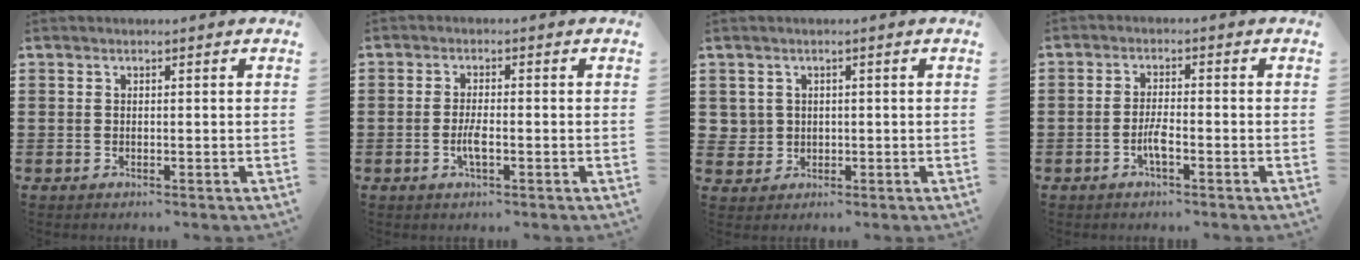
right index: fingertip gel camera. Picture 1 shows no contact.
{"total": 2.9, "force": [-0.9, 0.6, 2.6], "torque": [-0.053, -0.001, -0.017]}
{"total": 2.2, "force": [0.3, 2.2, 0.2], "torque": [-0.015, 0.010, 0.004]}
{"total": 3.0, "force": [-1.4, 0.6, 2.6], "torque": [-0.059, -0.002, -0.029]}